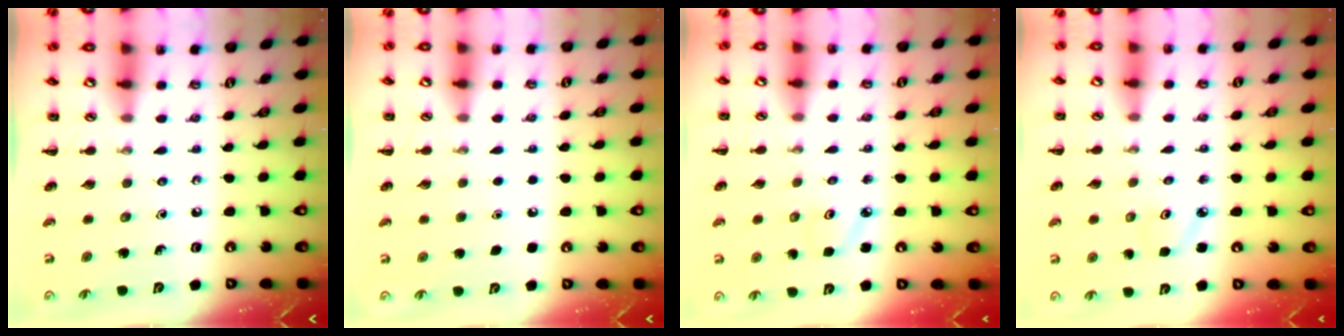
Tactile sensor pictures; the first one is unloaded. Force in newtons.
{"total": 1.8, "press": 1.8, "slide": 0.1}
{"total": 2.3, "press": 2.2, "slide": 0.5}
{"total": 2.3, "press": 2.2, "slide": 0.5}